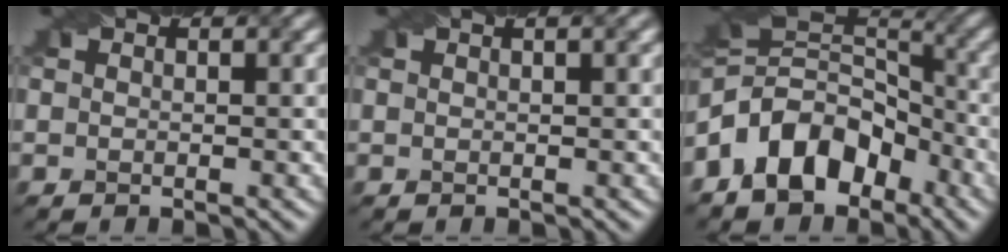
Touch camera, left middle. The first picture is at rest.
{"total": 1.5, "force": [0.8, 0.5, 1.2], "torque": [-0.013, -0.002, 0.007]}
{"total": 8.4, "force": [-4.4, 5.4, 4.8], "torque": [-0.065, 0.015, -0.103]}